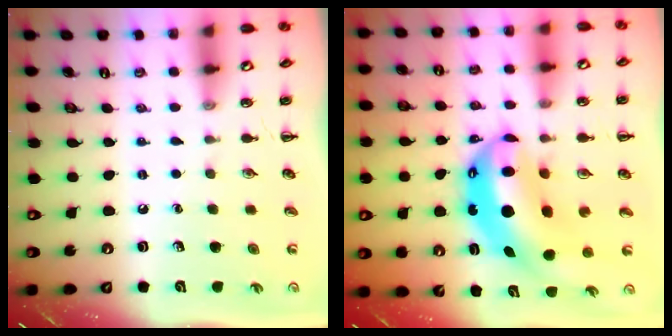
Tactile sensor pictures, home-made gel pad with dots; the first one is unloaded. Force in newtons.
{"total": 12.3, "press": 11.9, "slide": 3.0}